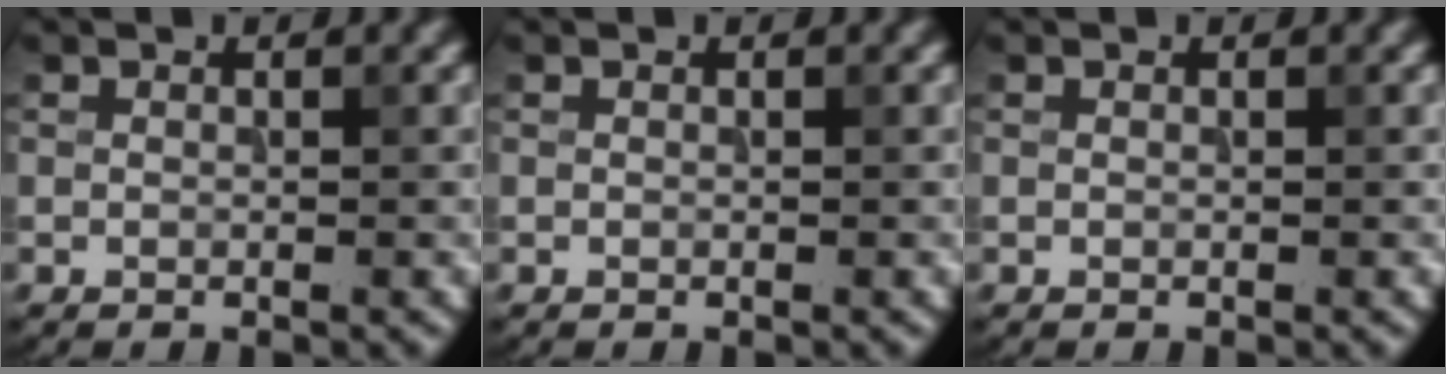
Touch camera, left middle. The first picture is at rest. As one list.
[{"total": 0.0}, {"total": 0.0}]